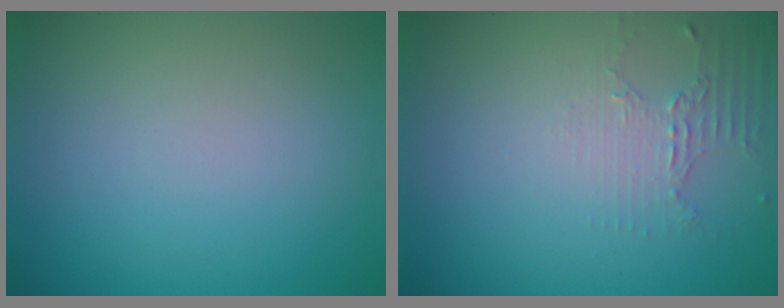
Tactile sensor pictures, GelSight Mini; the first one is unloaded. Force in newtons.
{"total": 1.9, "press": 1.4, "slide": 1.3}